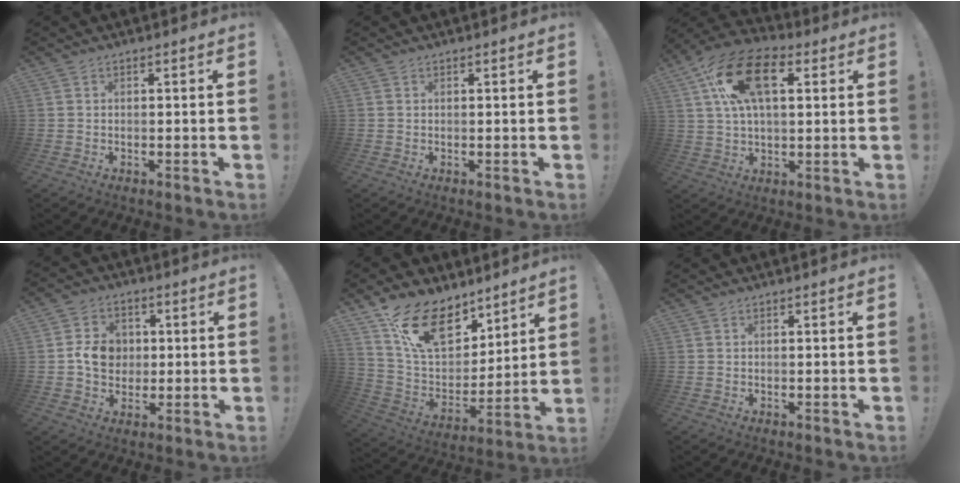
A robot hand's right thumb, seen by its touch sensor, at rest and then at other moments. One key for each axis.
{"total": 0.0}
{"total": 18.3, "fx": 5.9, "fy": 10.5, "fz": 13.8, "tx": -0.242, "ty": 0.008, "tz": 0.105}
{"total": 9.3, "fx": 0.6, "fy": 8.0, "fz": 4.6, "tx": -0.073, "ty": 0.013, "tz": 0.017}
{"total": 19.9, "fx": 12.1, "fy": 11.4, "fz": 10.9, "tx": -0.193, "ty": -0.065, "tz": 0.227}
{"total": 0.0}